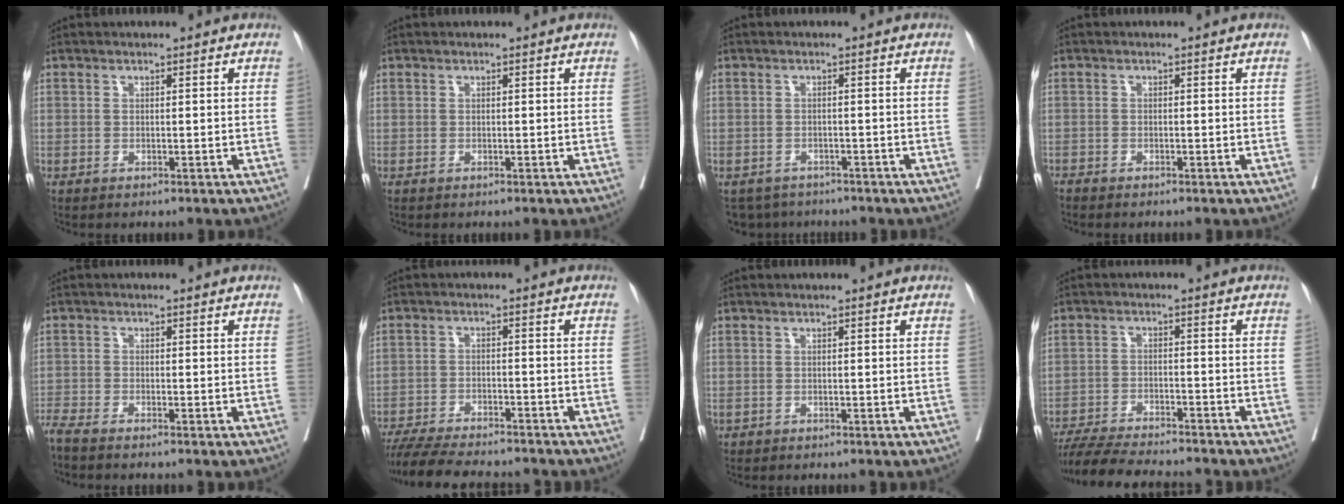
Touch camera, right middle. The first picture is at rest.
{"total": 0.0}
{"total": 4.4, "force": [-3.9, 2.1, -0.1], "torque": [0.005, -0.004, -0.059]}
{"total": 0.9, "force": [-0.9, -0.1, 0.1], "torque": [-0.011, -0.005, -0.021]}
{"total": 3.1, "force": [-2.8, -0.5, 1.2], "torque": [-0.028, -0.007, -0.056]}
{"total": 14.2, "force": [-12.8, 2.3, 5.8], "torque": [-0.108, -0.017, -0.188]}
{"total": 0.0}
{"total": 12.6, "force": [-11.5, 1.2, 5.1], "torque": [-0.082, -0.015, -0.178]}